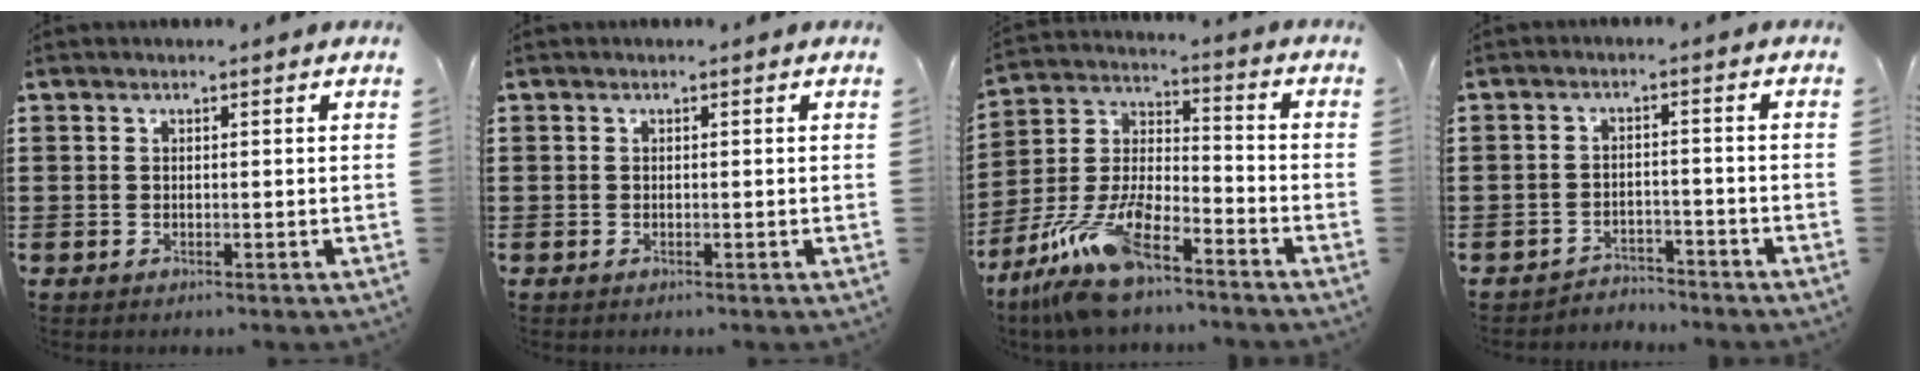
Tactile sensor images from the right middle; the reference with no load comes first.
{"total": 0.0}
{"total": 12.1, "force": [-9.6, 2.7, 6.8], "torque": [-0.156, 0.008, -0.191]}
{"total": 2.9, "force": [-2.8, 0.4, -0.1], "torque": [-0.007, 0.000, -0.062]}